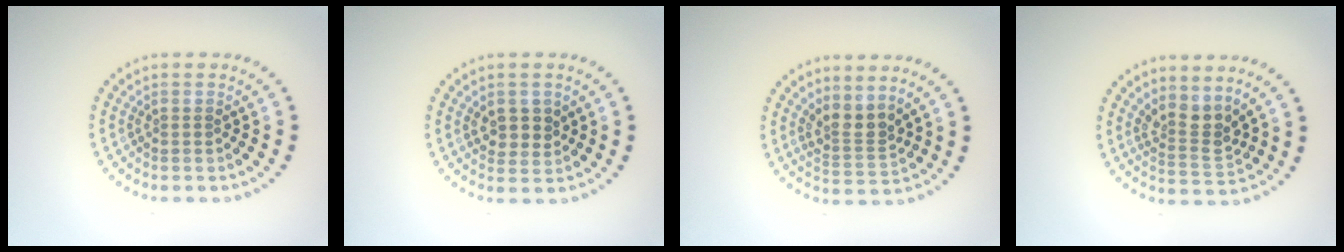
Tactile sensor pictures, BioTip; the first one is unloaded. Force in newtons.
{"total": 2.3, "press": 2.1, "slide": 0.8}
{"total": 2.6, "press": 1.9, "slide": 1.8}
{"total": 2.7, "press": 2.1, "slide": 1.8}